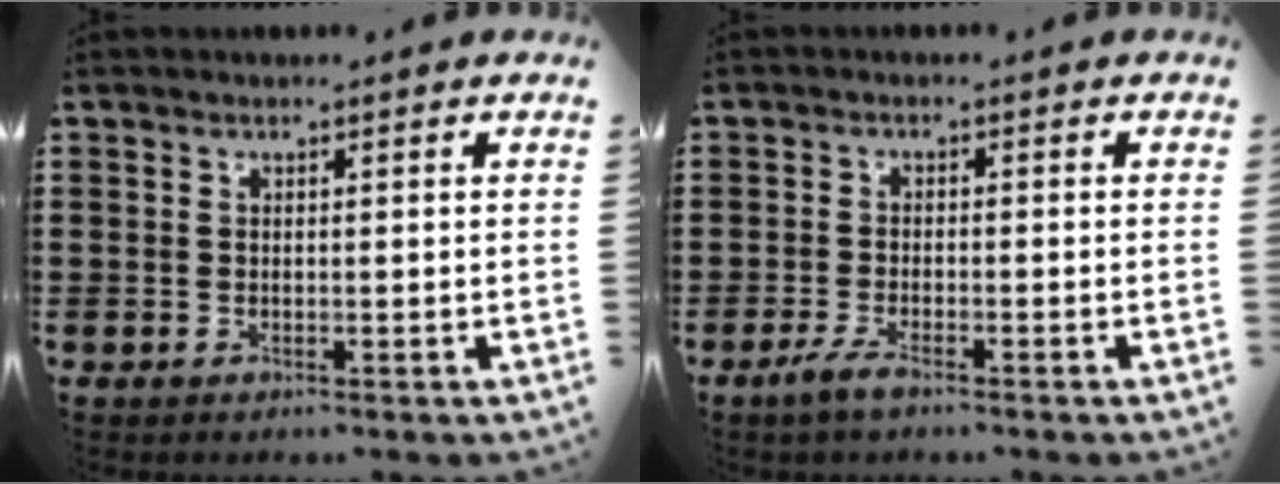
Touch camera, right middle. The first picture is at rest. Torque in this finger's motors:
{"motor_torque": [1.34, 0.11, 0.40, 0.13]}